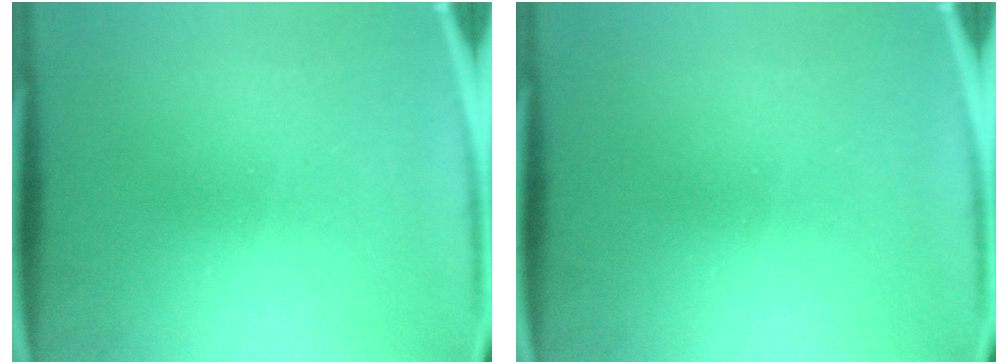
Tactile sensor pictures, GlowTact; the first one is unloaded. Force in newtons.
{"total": 0.0}